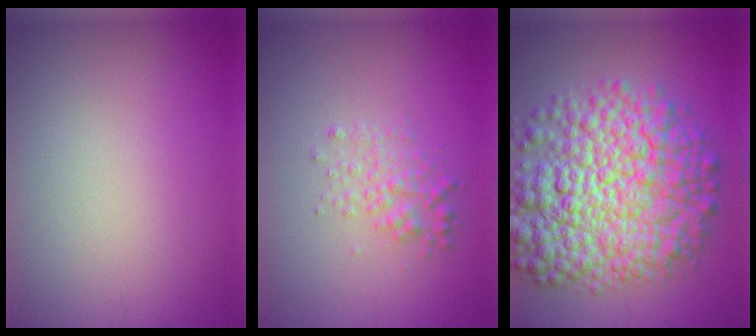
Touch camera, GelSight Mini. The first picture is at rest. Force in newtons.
{"total": 2.2, "press": 2.2, "slide": 0.0}
{"total": 12.8, "press": 12.8, "slide": 0.3}